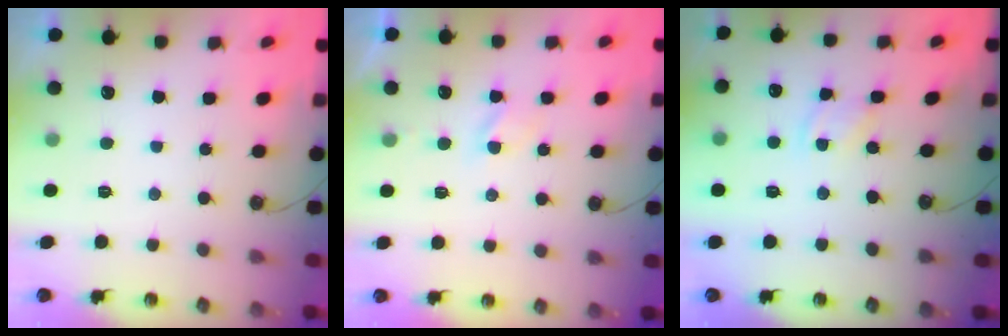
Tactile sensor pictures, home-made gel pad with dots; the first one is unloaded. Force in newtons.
{"total": 3.1, "press": 3.0, "slide": 0.5}
{"total": 2.9, "press": 2.8, "slide": 0.5}